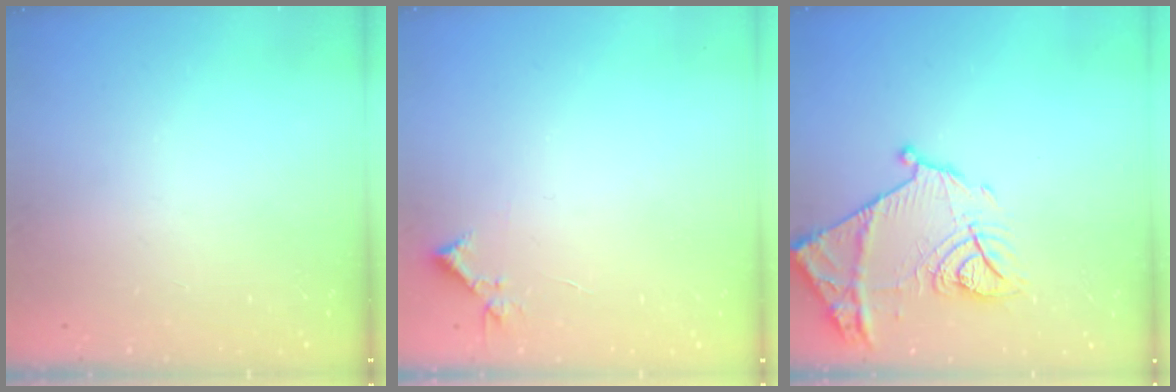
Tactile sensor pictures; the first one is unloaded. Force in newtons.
{"total": 4.4, "press": 4.4, "slide": 0.5}
{"total": 16.5, "press": 16.4, "slide": 1.4}